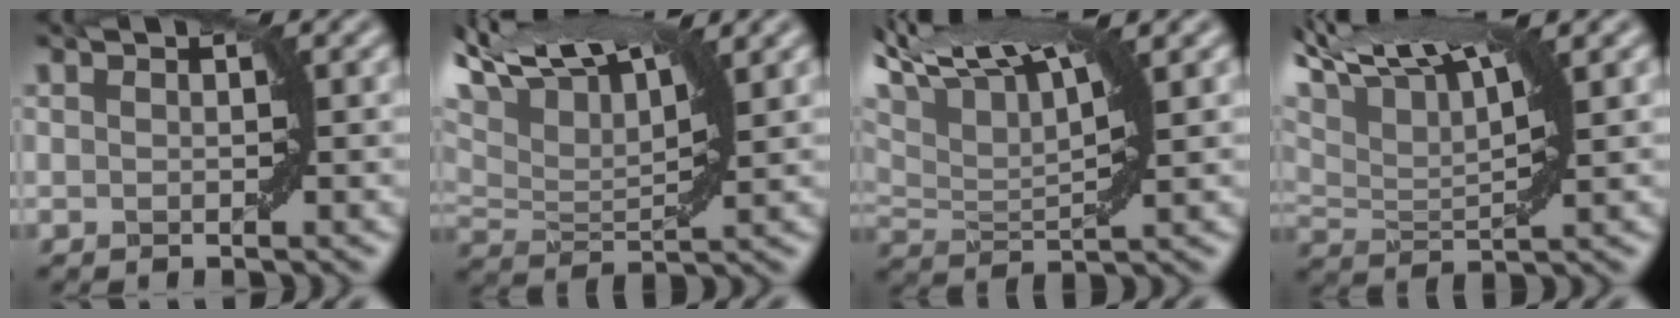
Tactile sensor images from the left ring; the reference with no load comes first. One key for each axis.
{"total": 11.1, "fx": 6.3, "fy": 4.6, "fz": 7.8, "tx": -0.141, "ty": 0.052, "tz": 0.109}
{"total": 9.2, "fx": 5.1, "fy": 3.2, "fz": 6.9, "tx": -0.127, "ty": 0.025, "tz": 0.090}
{"total": 8.8, "fx": 5.2, "fy": 2.7, "fz": 6.5, "tx": -0.122, "ty": 0.024, "tz": 0.093}